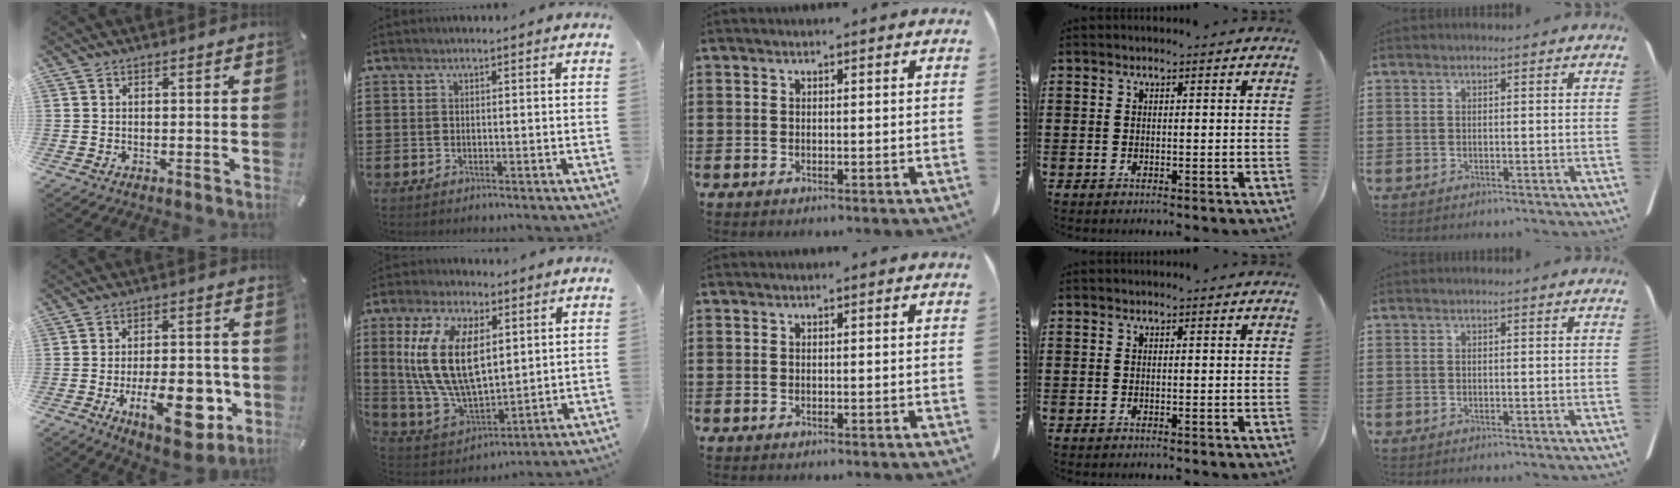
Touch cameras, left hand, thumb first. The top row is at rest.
{"thumb": {"total": 17.0, "force": [-5.0, 8.0, 14.1], "torque": [-0.194, 0.005, -0.072]}, "index": {"total": 14.5, "force": [4.3, 7.4, 11.8], "torque": [-0.275, -0.001, 0.076]}}